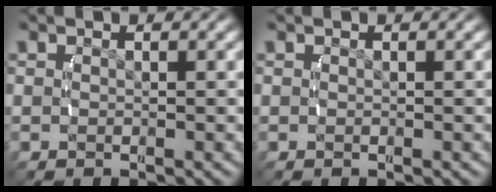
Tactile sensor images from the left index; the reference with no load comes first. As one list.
[{"total": 0.0}]